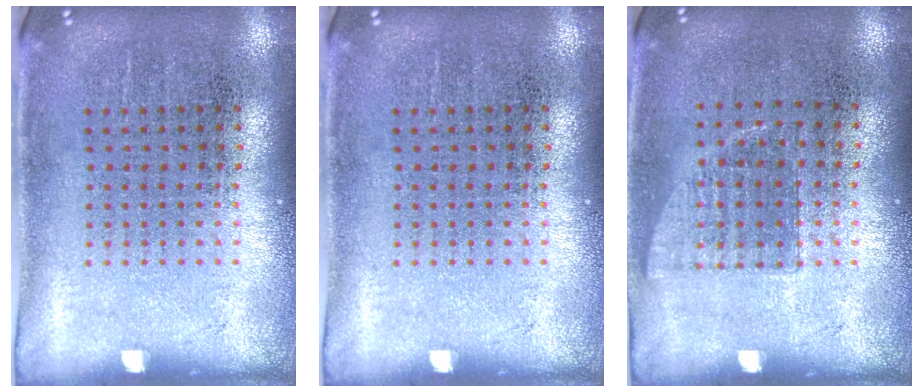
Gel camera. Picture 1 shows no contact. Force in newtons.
{"total": 0.0}
{"total": 0.7, "press": 0.7, "slide": 0.2}